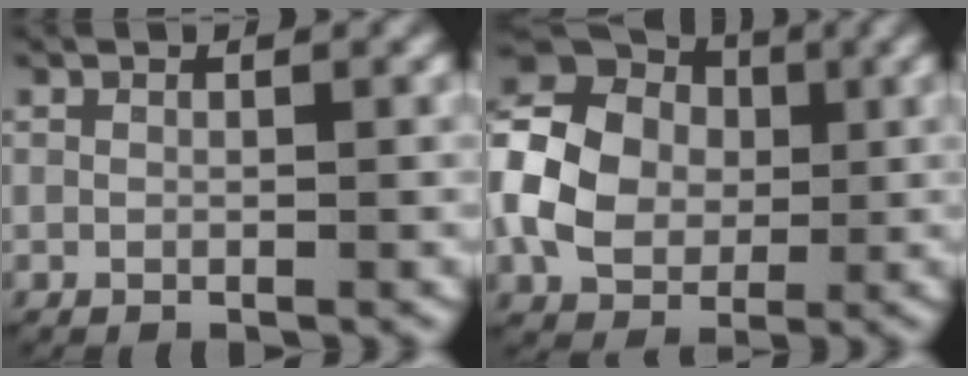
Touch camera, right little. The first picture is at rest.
{"total": 10.2, "force": [0.5, 8.2, 5.9], "torque": [-0.138, -0.012, 0.015]}